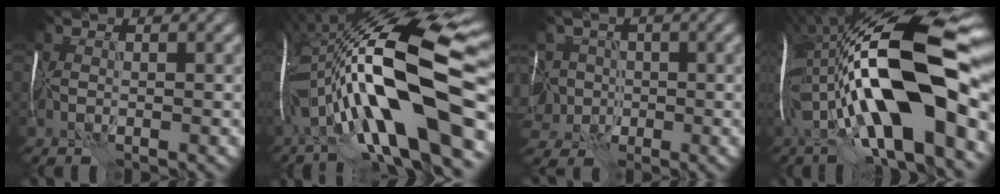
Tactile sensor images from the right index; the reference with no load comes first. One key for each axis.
{"total": 18.1, "fx": -1.9, "fy": 5.9, "fz": 17.0, "tx": -0.308, "ty": 0.030, "tz": -0.032}
{"total": 8.8, "fx": -3.3, "fy": 7.7, "fz": 2.6, "tx": -0.051, "ty": -0.004, "tz": -0.080}
{"total": 19.7, "fx": -0.9, "fy": 6.4, "fz": 18.6, "tx": -0.336, "ty": 0.024, "tz": -0.019}